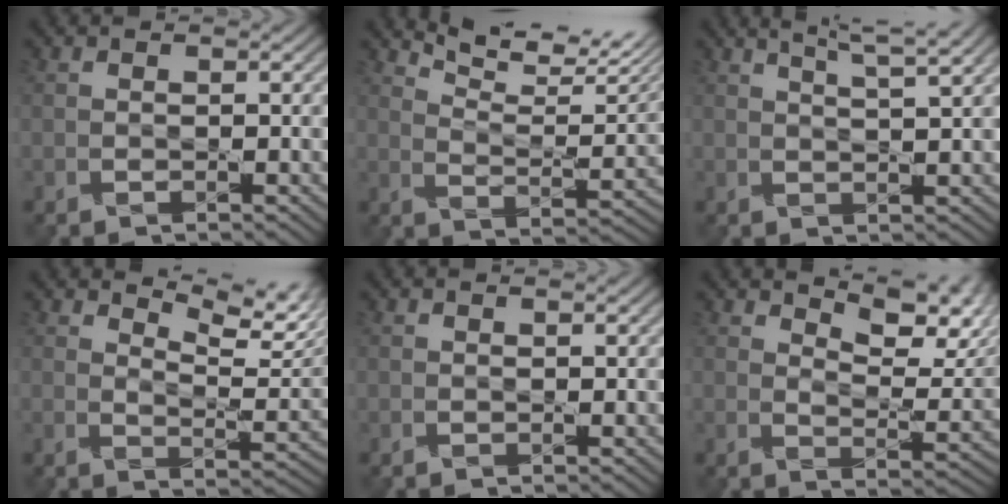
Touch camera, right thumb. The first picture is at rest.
{"total": 7.8, "force": [6.7, 1.5, 3.6], "torque": [-0.089, -0.001, 0.115]}
{"total": 5.3, "force": [4.1, 0.6, 3.4], "torque": [-0.049, 0.021, 0.040]}
{"total": 6.7, "force": [5.3, 1.6, 3.7], "torque": [-0.072, 0.001, 0.086]}
{"total": 0.0}
{"total": 9.5, "force": [6.6, 3.0, 6.1], "torque": [-0.106, 0.004, 0.103]}